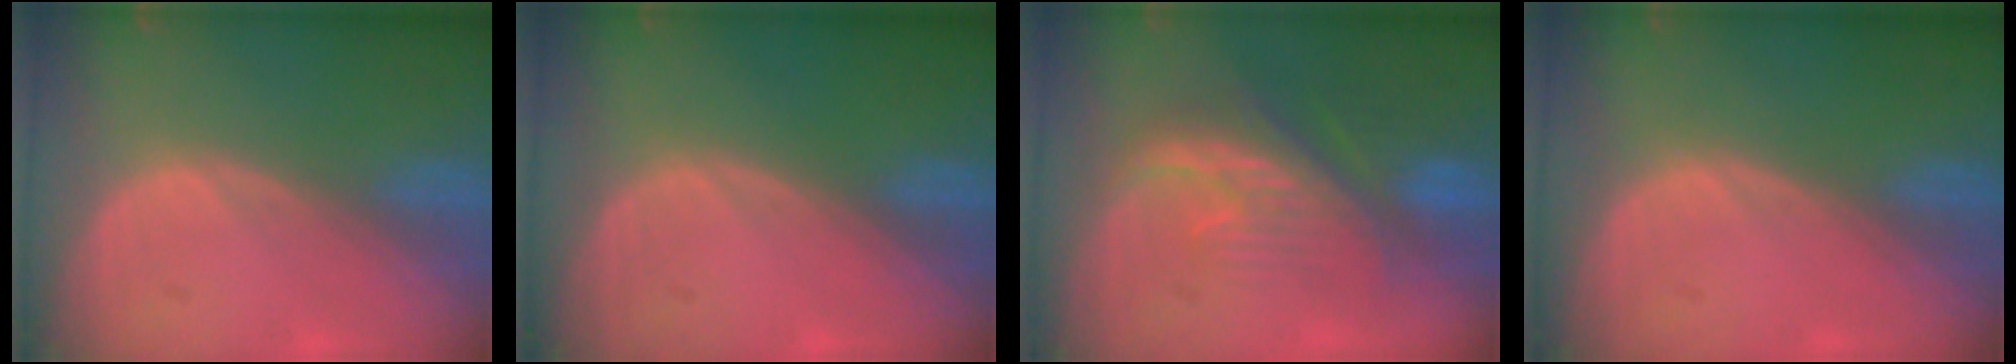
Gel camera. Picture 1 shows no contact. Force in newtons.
{"total": 0.0}
{"total": 9.7, "press": 8.9, "slide": 3.8}
{"total": 0.0}